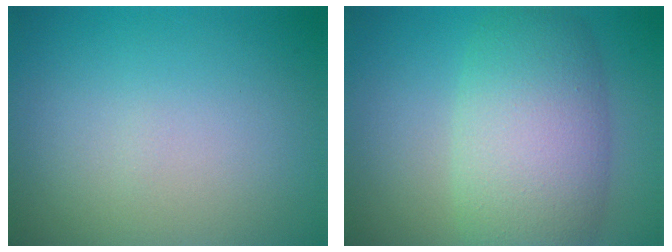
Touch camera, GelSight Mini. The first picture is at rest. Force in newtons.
{"total": 8.1, "press": 8.1, "slide": 0.3}